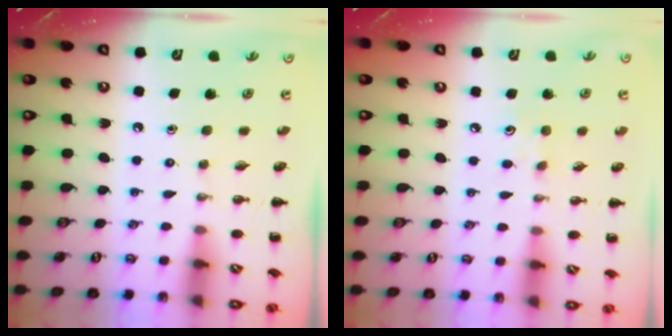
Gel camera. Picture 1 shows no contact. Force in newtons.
{"total": 5.6, "press": 5.4, "slide": 1.6}